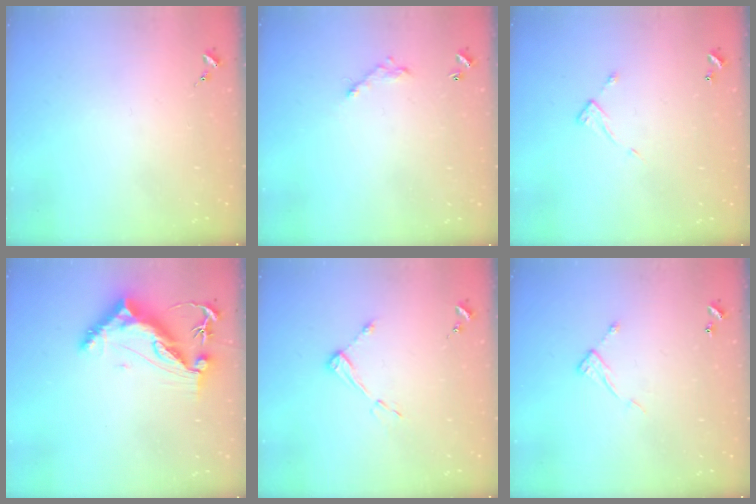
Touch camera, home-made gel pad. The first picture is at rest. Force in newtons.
{"total": 5.2, "press": 5.2, "slide": 0.2}
{"total": 5.5, "press": 5.5, "slide": 0.2}
{"total": 9.9, "press": 9.8, "slide": 1.1}
{"total": 6.0, "press": 5.9, "slide": 0.6}
{"total": 7.3, "press": 7.3, "slide": 0.4}